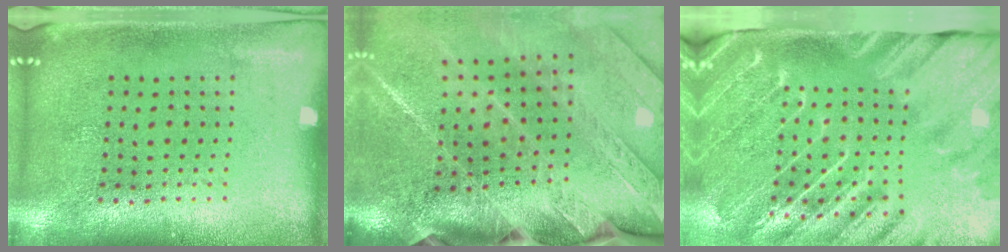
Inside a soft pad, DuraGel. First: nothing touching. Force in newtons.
{"total": 3.9, "press": 3.3, "slide": 2.2}
{"total": 4.3, "press": 3.4, "slide": 2.5}